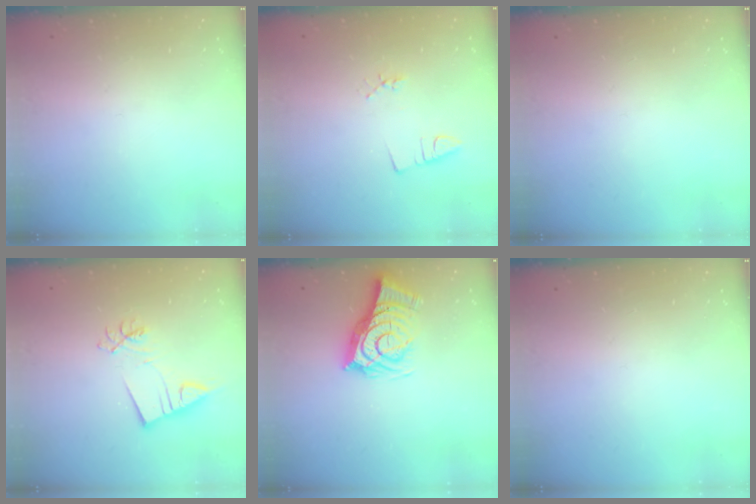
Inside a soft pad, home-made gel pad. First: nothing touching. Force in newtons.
{"total": 2.2, "press": 1.7, "slide": 1.3}
{"total": 0.0}
{"total": 7.0, "press": 6.9, "slide": 1.0}
{"total": 10.5, "press": 9.8, "slide": 3.8}
{"total": 0.0}